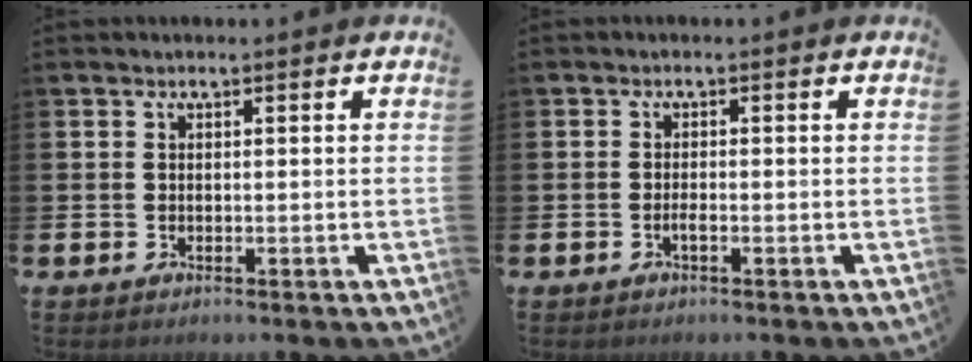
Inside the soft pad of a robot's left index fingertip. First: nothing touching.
{"total": 0.9, "force": [-0.5, 0.1, 0.8], "torque": [-0.022, 0.000, -0.006]}